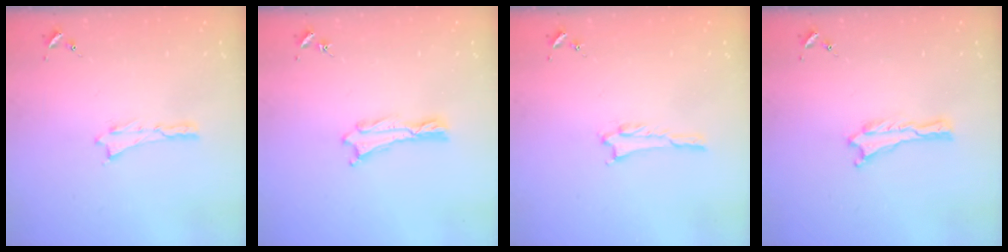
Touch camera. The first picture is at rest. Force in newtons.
{"total": 0.0}
{"total": 1.0, "press": 1.0, "slide": 0.2}
{"total": 0.0}